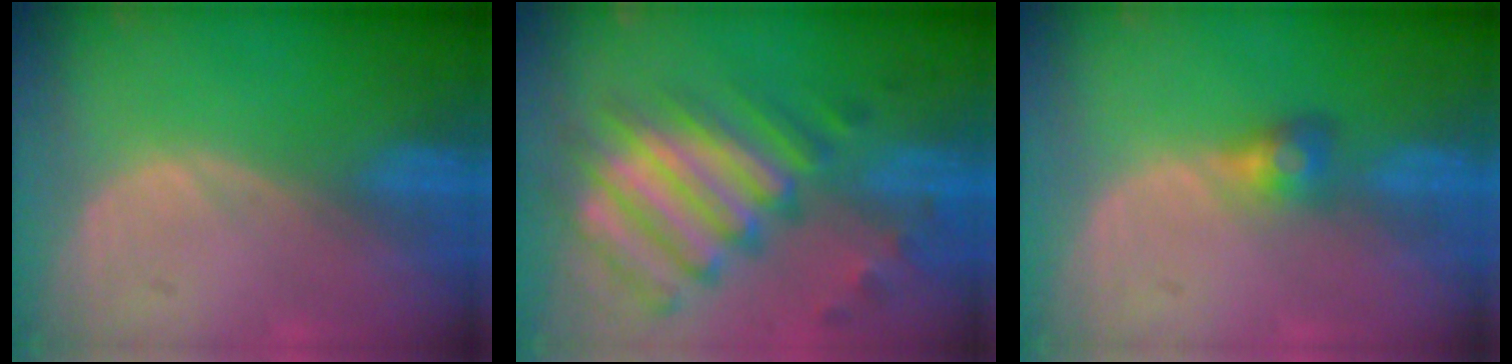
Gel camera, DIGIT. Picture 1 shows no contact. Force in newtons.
{"total": 12.1, "press": 10.4, "slide": 6.1}
{"total": 2.8, "press": 2.7, "slide": 0.9}